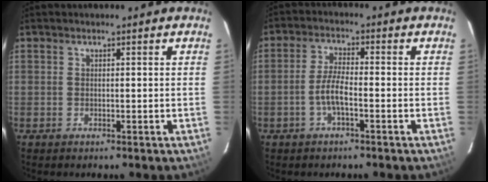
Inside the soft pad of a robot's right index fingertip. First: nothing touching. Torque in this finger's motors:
{"motor_torque": [0.81, -0.54, 0.48, 0.13]}